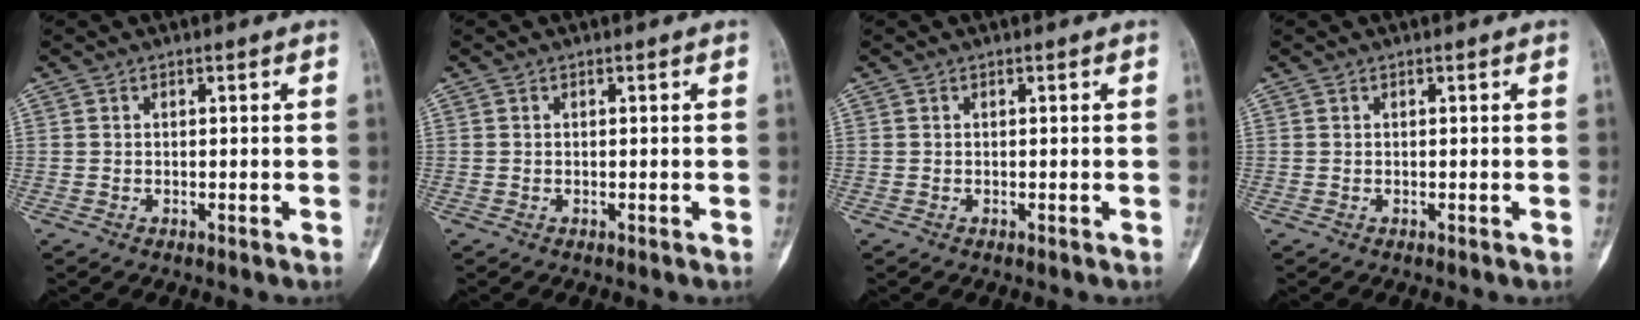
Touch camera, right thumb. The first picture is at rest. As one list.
[{"total": 0.0}, {"total": 0.0}, {"total": 0.0}]